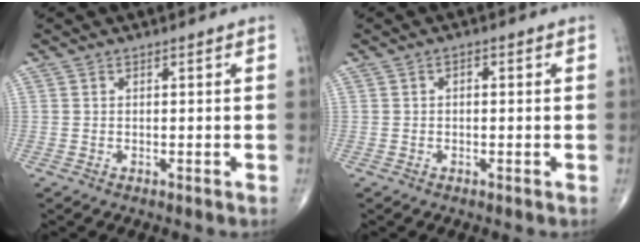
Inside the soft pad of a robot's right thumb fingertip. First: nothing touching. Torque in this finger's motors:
{"motor_torque": [-0.06, -0.15, -0.03, -0.28, -0.03]}